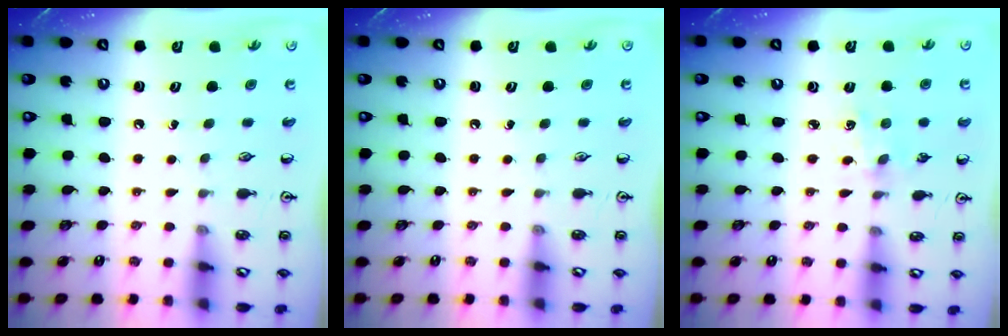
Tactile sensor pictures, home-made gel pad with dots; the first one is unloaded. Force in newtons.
{"total": 0.0}
{"total": 2.3, "press": 2.2, "slide": 0.4}